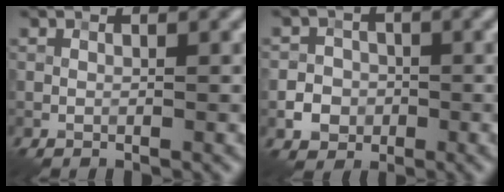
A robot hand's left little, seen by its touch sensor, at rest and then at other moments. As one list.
[{"total": 2.6, "force": [-0.8, 2.4, 0.7], "torque": [0.000, 0.000, -0.017]}]